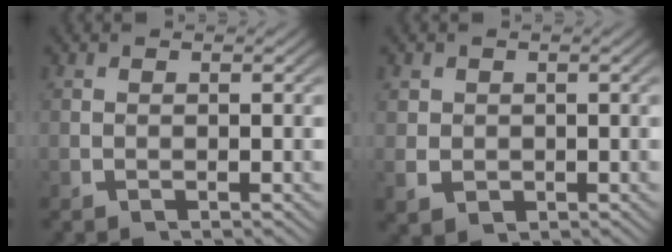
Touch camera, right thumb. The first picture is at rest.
{"total": 2.9, "force": [-0.2, 2.6, 1.4], "torque": [-0.037, -0.018, 0.008]}